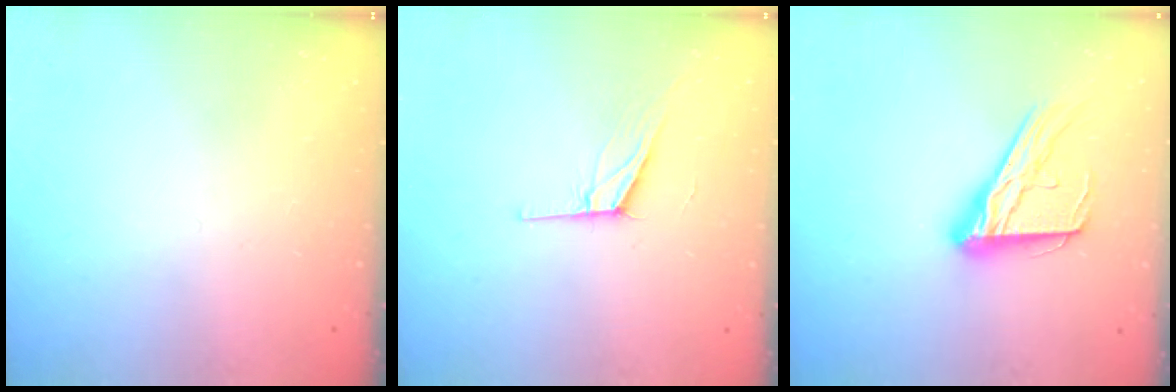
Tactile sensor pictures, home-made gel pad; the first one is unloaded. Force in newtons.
{"total": 7.8, "press": 7.2, "slide": 3.2}
{"total": 16.5, "press": 16.4, "slide": 1.5}